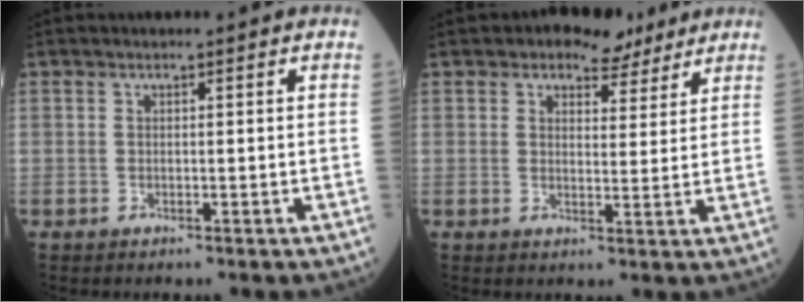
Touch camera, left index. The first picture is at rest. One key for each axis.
{"total": 5.4, "fx": 4.1, "fy": 3.0, "fz": 1.8, "tx": -0.019, "ty": 0.014, "tz": 0.059}